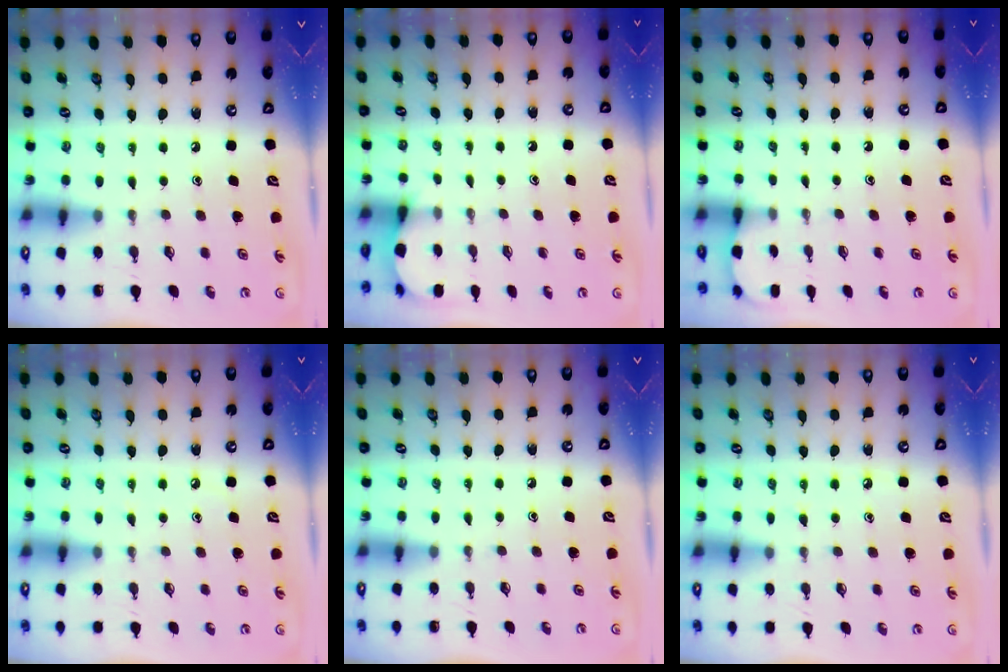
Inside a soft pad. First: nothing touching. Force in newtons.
{"total": 2.8, "press": 2.8, "slide": 0.3}
{"total": 1.8, "press": 1.8, "slide": 0.2}
{"total": 4.4, "press": 4.3, "slide": 0.7}
{"total": 0.0}
{"total": 6.8, "press": 6.7, "slide": 0.8}